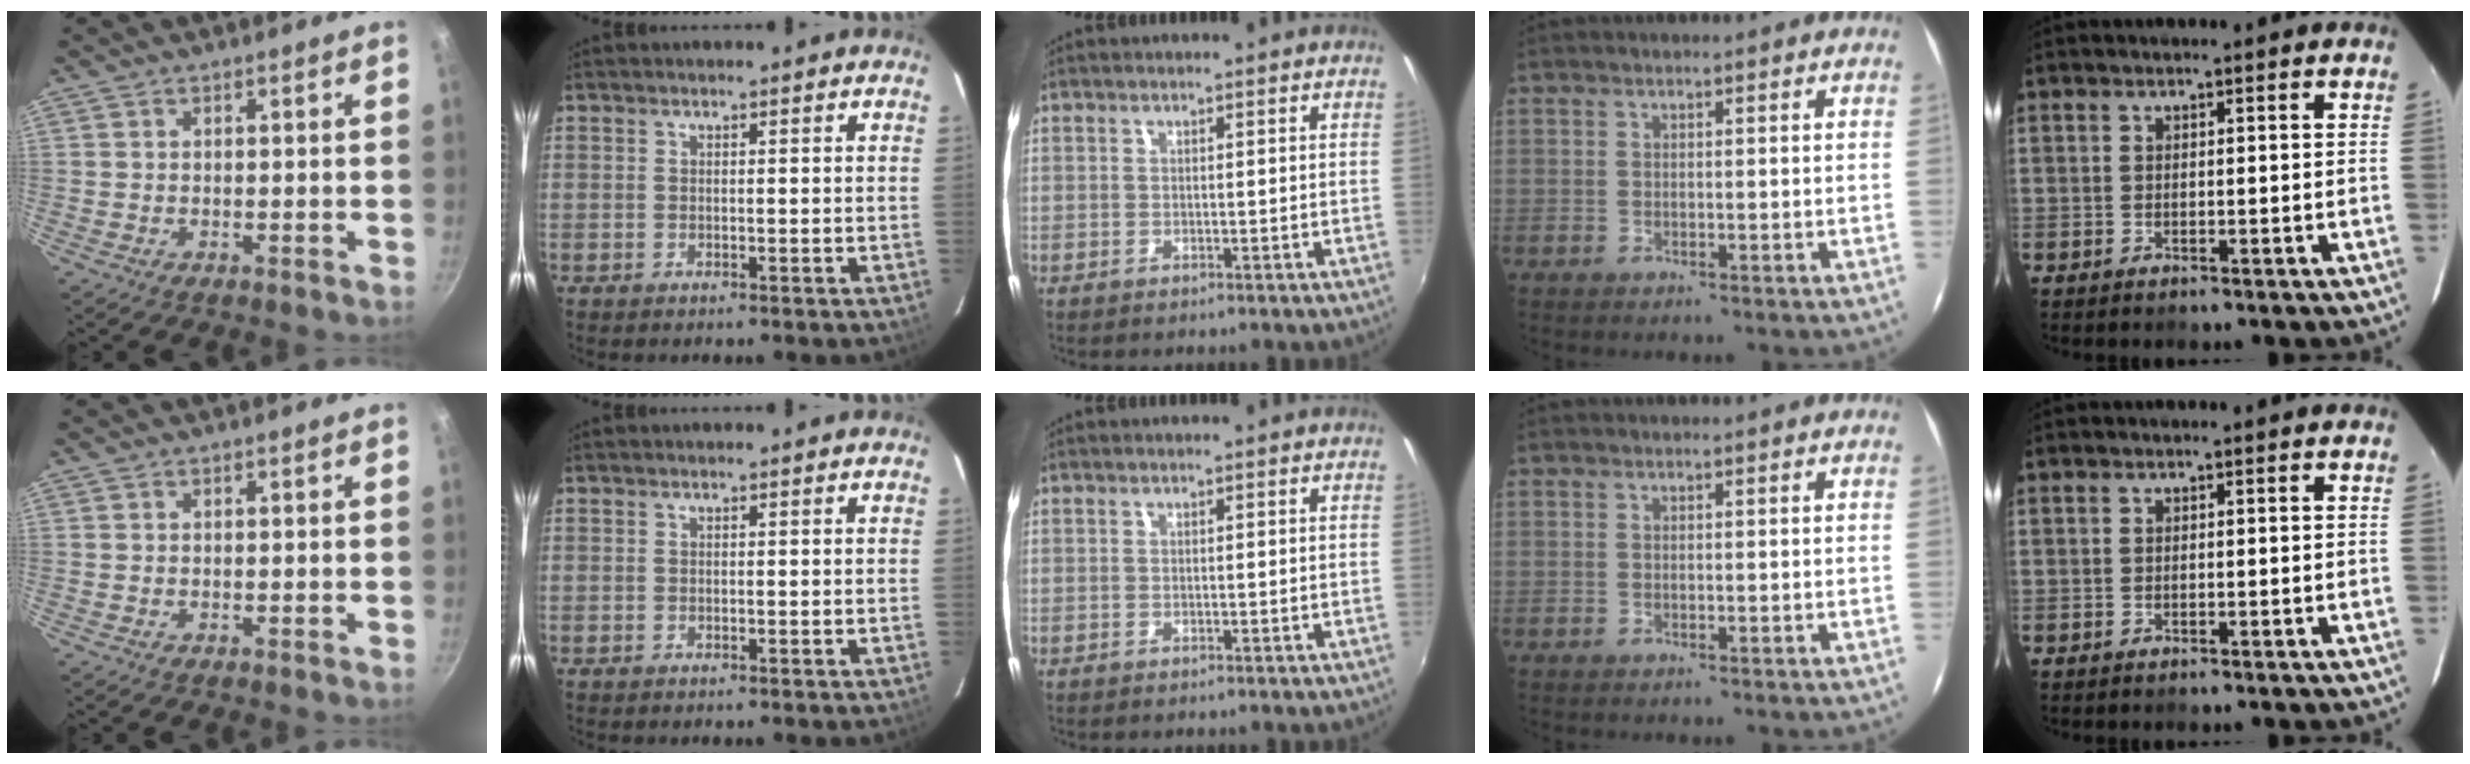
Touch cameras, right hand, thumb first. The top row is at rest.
{}